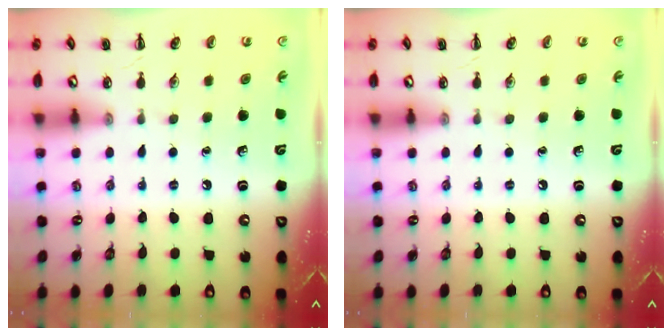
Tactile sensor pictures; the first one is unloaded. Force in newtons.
{"total": 0.0}